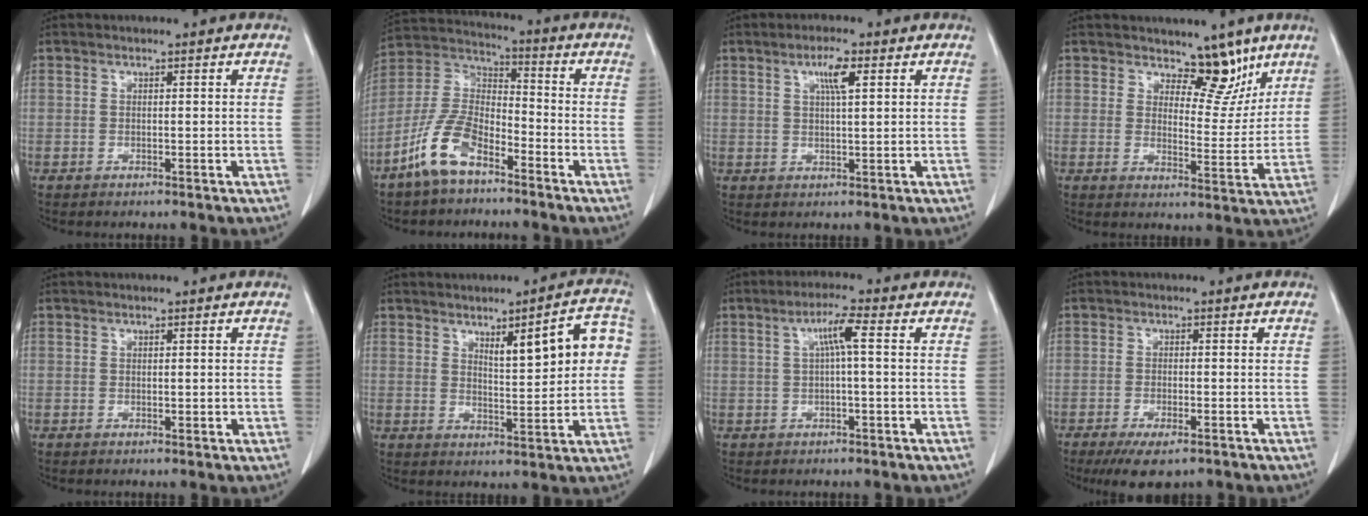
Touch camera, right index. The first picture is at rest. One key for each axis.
{"total": 11.0, "fx": -6.9, "fy": 4.4, "fz": 7.2, "tx": -0.169, "ty": 0.002, "tz": -0.141}
{"total": 3.9, "fx": 1.7, "fy": 0.5, "fz": 3.5, "tx": -0.064, "ty": 0.001, "tz": 0.028}
{"total": 6.9, "fx": 5.2, "fy": 3.2, "fz": 3.2, "tx": -0.022, "ty": -0.014, "tz": 0.077}
{"total": 0.8, "fx": 0.0, "fy": 0.5, "fz": 0.6, "tx": -0.007, "ty": -0.001, "tz": 0.003}
{"total": 9.6, "fx": 2.6, "fy": 2.0, "fz": 9.0, "tx": -0.120, "ty": 0.016, "tz": 0.038}
{"total": 4.0, "fx": 0.8, "fy": 0.1, "fz": 3.9, "tx": -0.072, "ty": 0.012, "tz": 0.014}
{"total": 6.0, "fx": -4.2, "fy": 1.8, "fz": 3.9, "tx": -0.061, "ty": -0.011, "tz": -0.064}